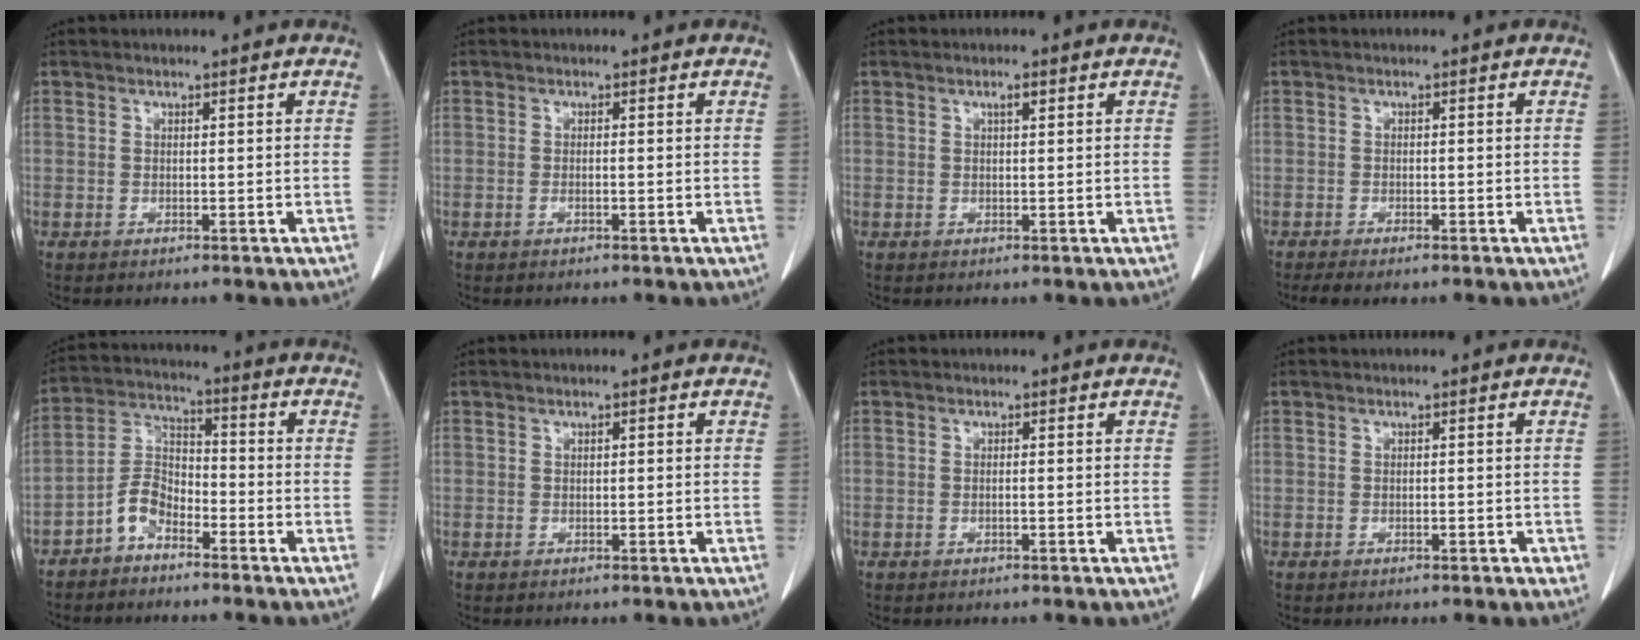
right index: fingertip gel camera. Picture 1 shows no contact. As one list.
[{"total": 0.6, "force": [-0.2, 0.0, 0.5], "torque": [-0.009, 0.001, -0.003]}, {"total": 1.2, "force": [0.6, 0.2, 1.0], "torque": [-0.019, 0.001, 0.009]}, {"total": 2.8, "force": [-2.2, 0.3, 1.6], "torque": [-0.026, -0.008, -0.032]}, {"total": 5.9, "force": [-3.9, 3.2, 3.2], "torque": [-0.069, 0.014, -0.081]}, {"total": 0.6, "force": [0.2, 0.2, 0.6], "torque": [-0.008, 0.002, 0.001]}, {"total": 0.5, "force": [-0.1, 0.0, 0.5], "torque": [-0.008, 0.001, -0.003]}, {"total": 0.9, "force": [-0.3, 0.3, 0.7], "torque": [-0.012, -0.001, -0.003]}]